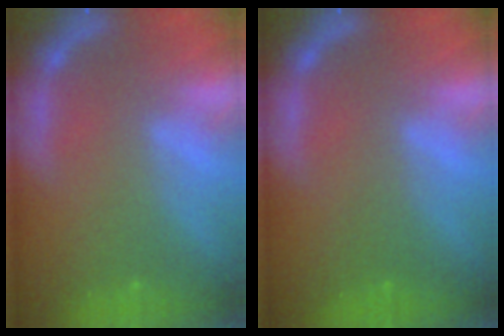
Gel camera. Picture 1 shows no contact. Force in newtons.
{"total": 1.0}